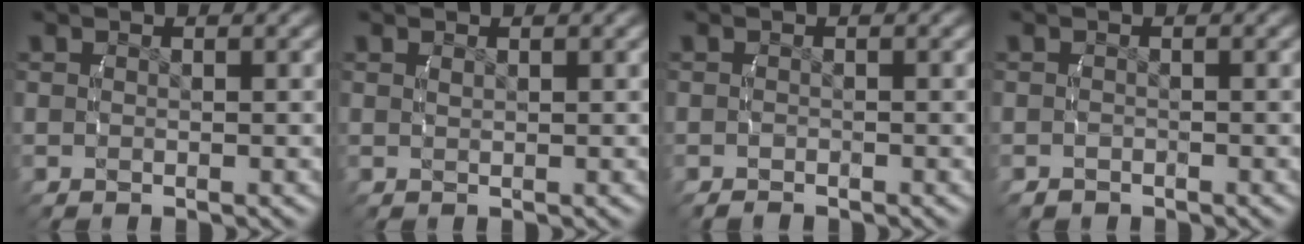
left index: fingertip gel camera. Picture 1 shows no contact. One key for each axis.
{"total": 0.7, "fx": 0.3, "fy": -0.6, "fz": 0.0, "tx": -0.006, "ty": -0.009, "tz": 0.012}
{"total": 0.8, "fx": -0.7, "fy": -0.2, "fz": 0.0, "tx": -0.005, "ty": -0.004, "tz": -0.012}
{"total": 0.7, "fx": -0.6, "fy": -0.1, "fz": -0.2, "tx": -0.006, "ty": -0.007, "tz": -0.006}